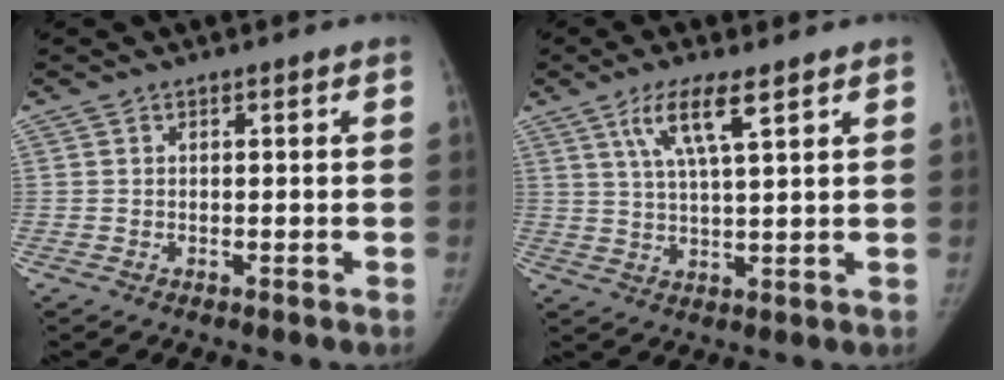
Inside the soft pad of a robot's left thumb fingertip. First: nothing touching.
{"total": 7.8, "force": [4.2, 1.2, 6.4], "torque": [-0.127, -0.015, 0.084]}